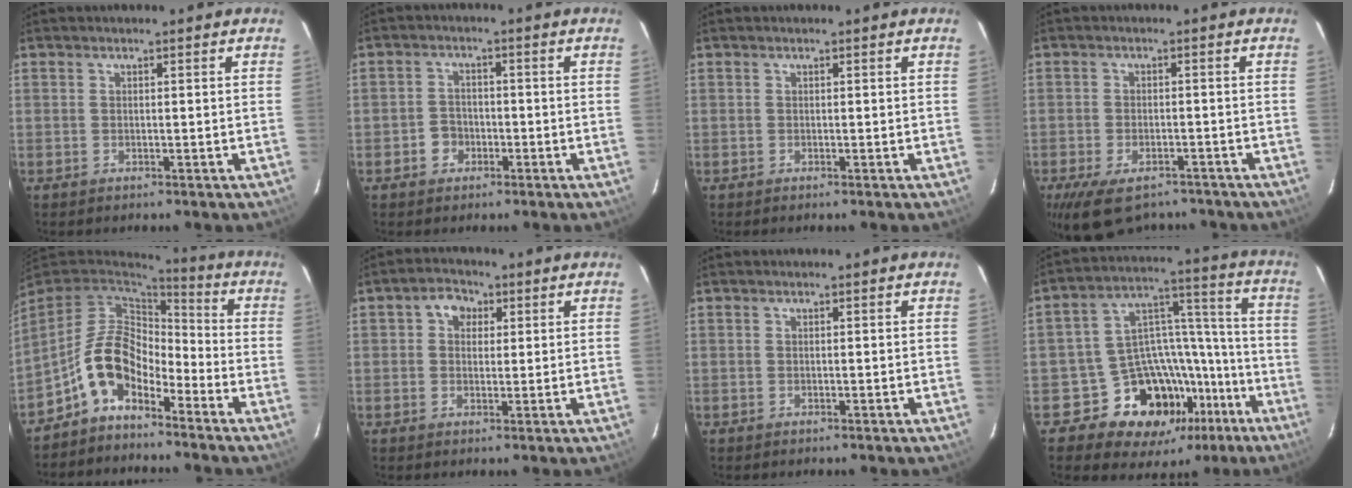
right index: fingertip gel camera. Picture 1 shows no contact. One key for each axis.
{"total": 3.4, "fx": -1.6, "fy": 2.9, "fz": 0.9, "tx": -0.022, "ty": 0.010, "tz": -0.025}
{"total": 0.0}
{"total": 11.2, "fx": -8.1, "fy": 5.4, "fz": 5.5, "tx": -0.120, "ty": -0.014, "tz": -0.124}
{"total": 10.4, "fx": -6.0, "fy": 5.6, "fz": 6.4, "tx": -0.131, "ty": 0.022, "tz": -0.120}
{"total": 4.1, "fx": 1.2, "fy": 3.5, "fz": 1.8, "tx": -0.027, "ty": 0.017, "tz": 0.018}
{"total": 0.0}
{"total": 18.8, "fx": -11.6, "fy": 13.0, "fz": 7.2, "tx": -0.122, "ty": 0.073, "tz": -0.152}